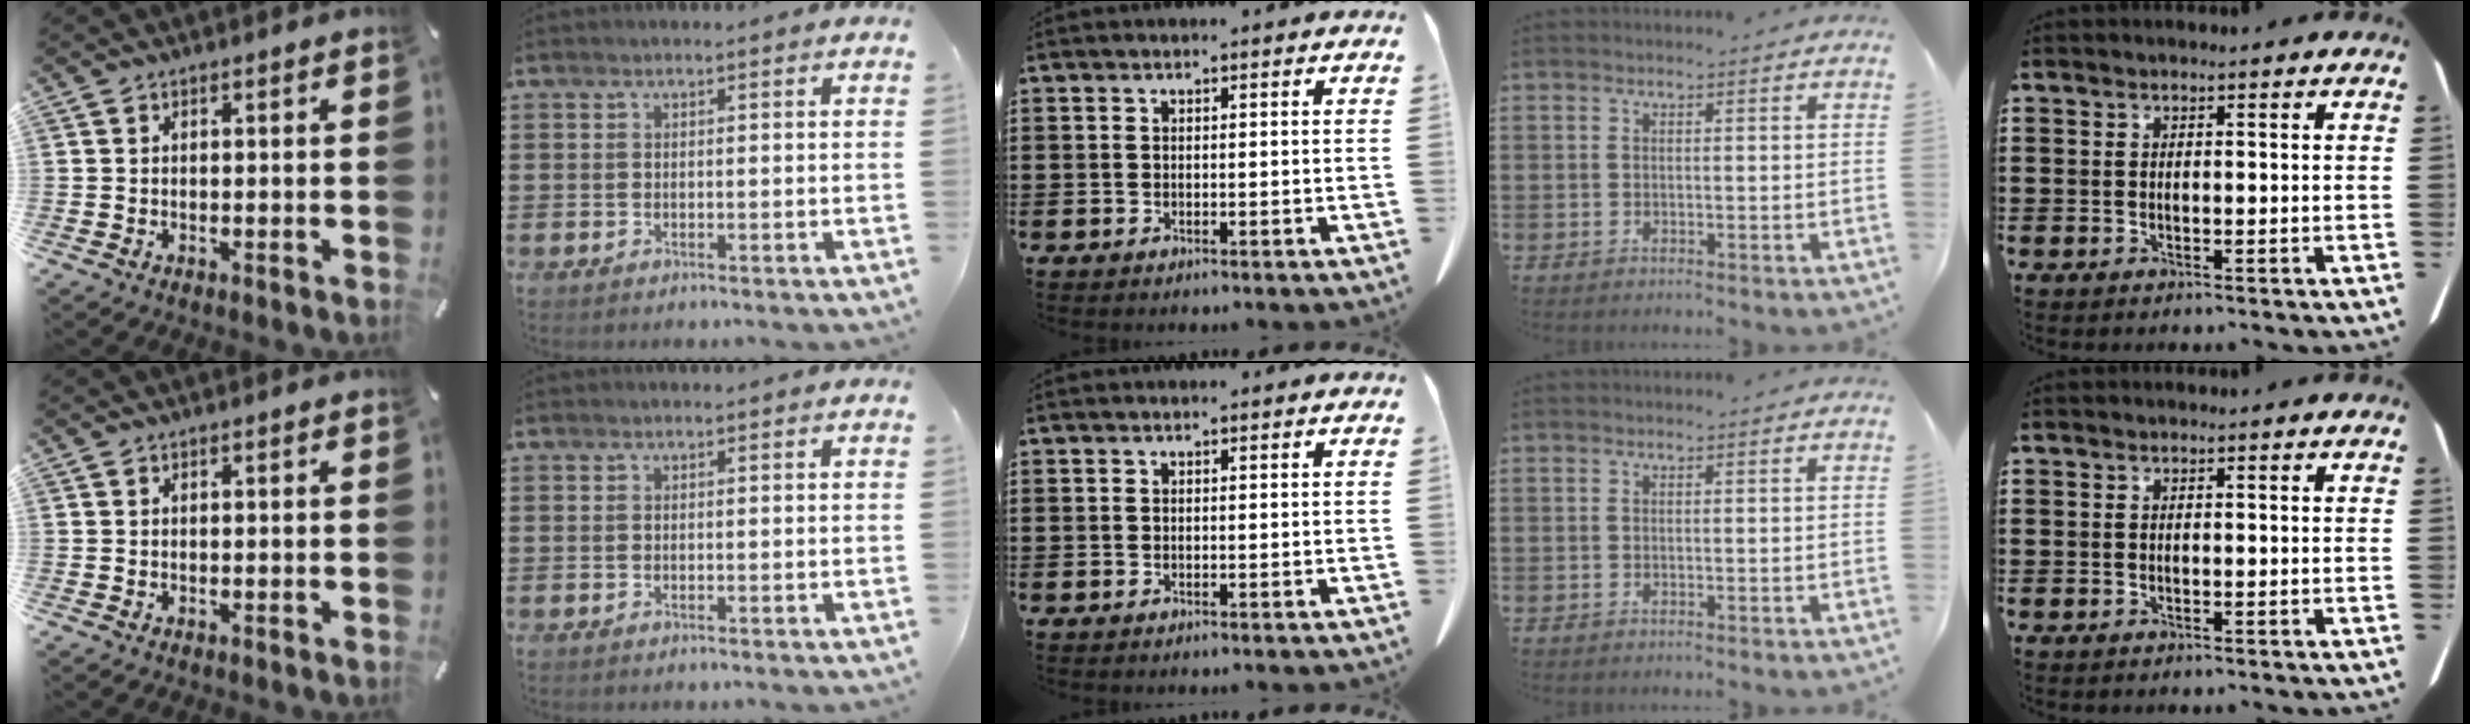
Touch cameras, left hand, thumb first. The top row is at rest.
{}